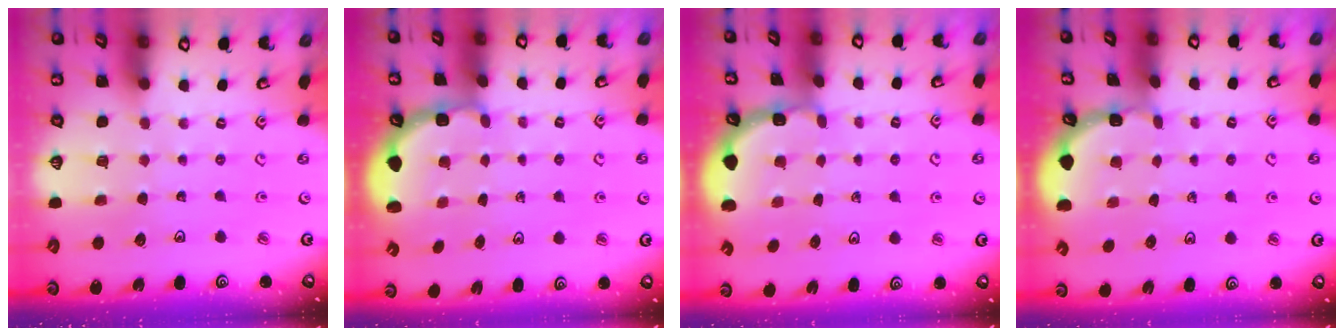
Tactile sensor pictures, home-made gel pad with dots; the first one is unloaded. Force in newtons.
{"total": 2.7, "press": 2.3, "slide": 1.4}
{"total": 2.1, "press": 2.1, "slide": 0.2}
{"total": 1.3, "press": 1.3, "slide": 0.1}